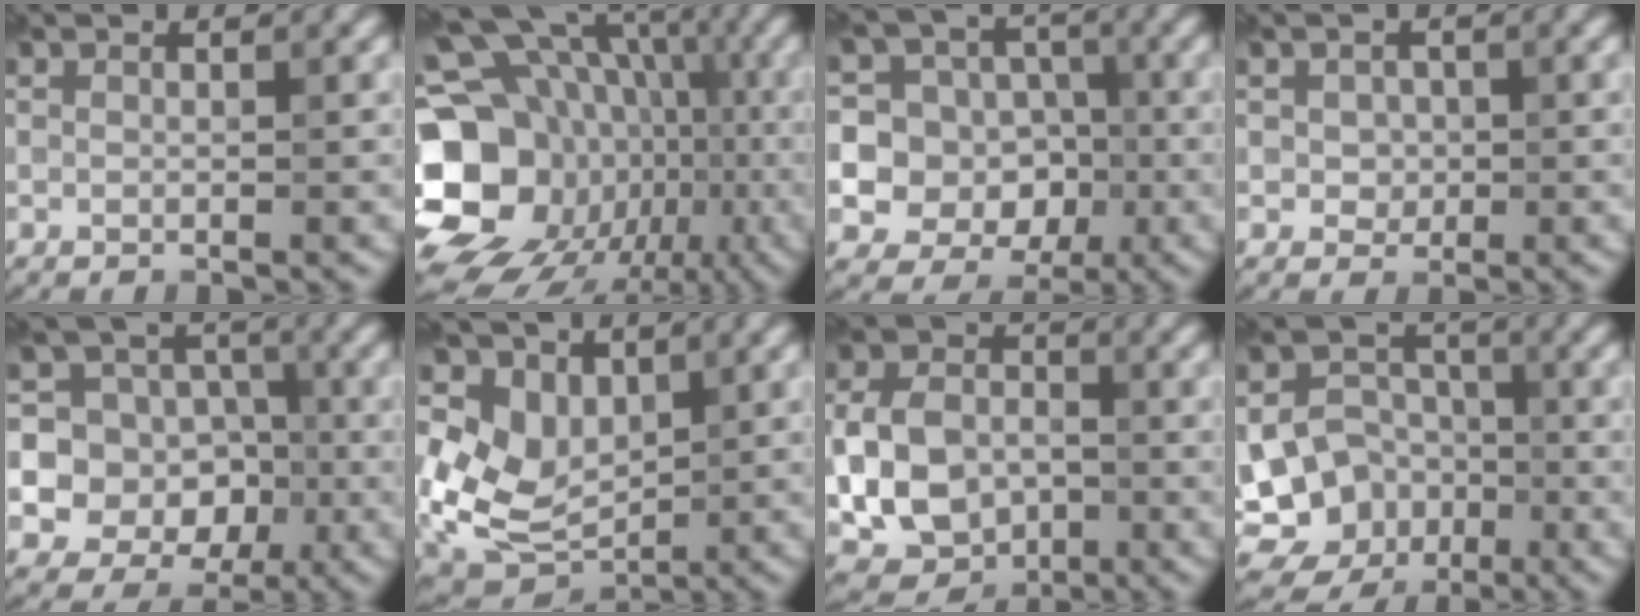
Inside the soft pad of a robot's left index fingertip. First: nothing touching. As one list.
[{"total": 22.8, "force": [-5.4, 19.8, 10.0], "torque": [-0.177, 0.003, -0.116]}, {"total": 12.6, "force": [-1.2, 12.2, 3.0], "torque": [-0.105, 0.021, -0.037]}, {"total": 1.6, "force": [0.1, 1.4, 0.8], "torque": [-0.013, -0.003, 0.000]}, {"total": 13.5, "force": [-2.0, 12.9, 3.3], "torque": [-0.107, 0.013, -0.045]}, {"total": 10.3, "force": [2.5, 7.6, 6.4], "torque": [-0.133, 0.016, 0.041]}, {"total": 7.2, "force": [-1.7, 5.5, 4.4], "torque": [-0.086, -0.004, -0.039]}, {"total": 11.8, "force": [-4.2, 10.5, 3.4], "torque": [-0.046, -0.016, -0.073]}]